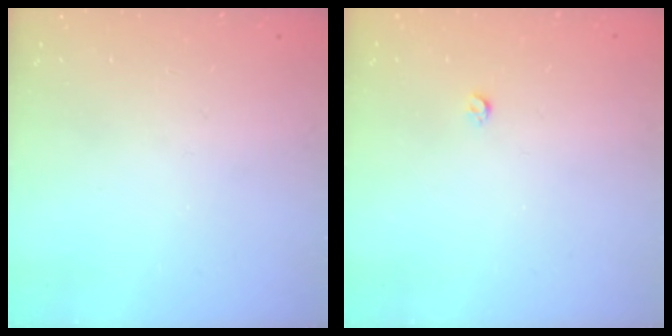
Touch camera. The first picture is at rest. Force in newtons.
{"total": 2.8, "press": 2.8, "slide": 0.5}